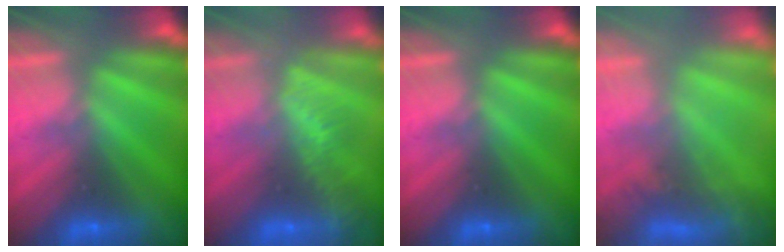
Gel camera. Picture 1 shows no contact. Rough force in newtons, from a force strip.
{"total": 2.9}
{"total": 0.0}
{"total": 5.6}